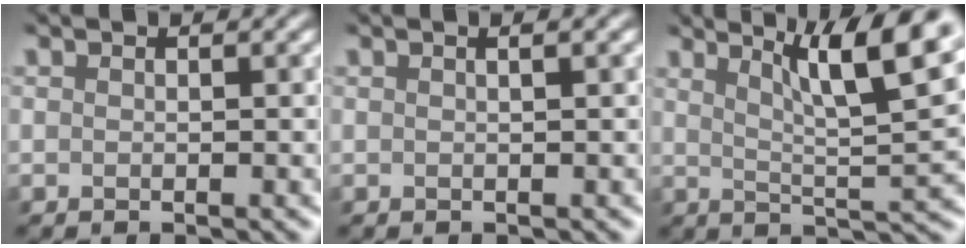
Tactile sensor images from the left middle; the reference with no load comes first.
{"total": 2.5, "force": [1.1, 1.2, 1.9], "torque": [-0.002, 0.006, -0.010]}
{"total": 10.5, "force": [5.3, 2.4, 8.7], "torque": [-0.099, 0.017, 0.075]}